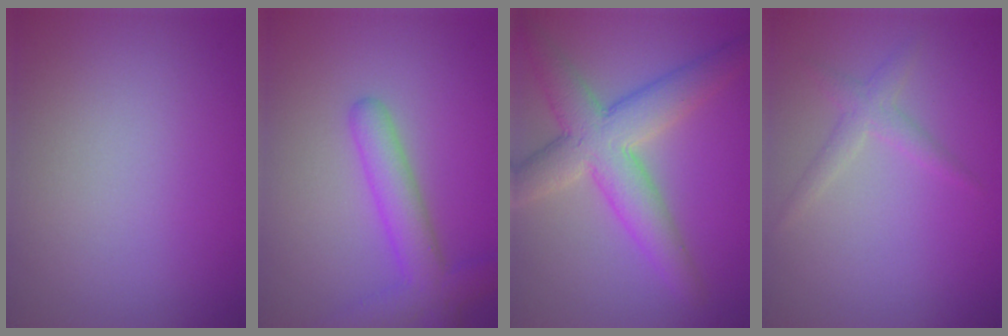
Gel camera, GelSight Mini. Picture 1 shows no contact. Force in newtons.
{"total": 4.0, "press": 4.0, "slide": 0.2}
{"total": 6.9, "press": 6.9, "slide": 0.2}
{"total": 1.7, "press": 1.7, "slide": 0.1}